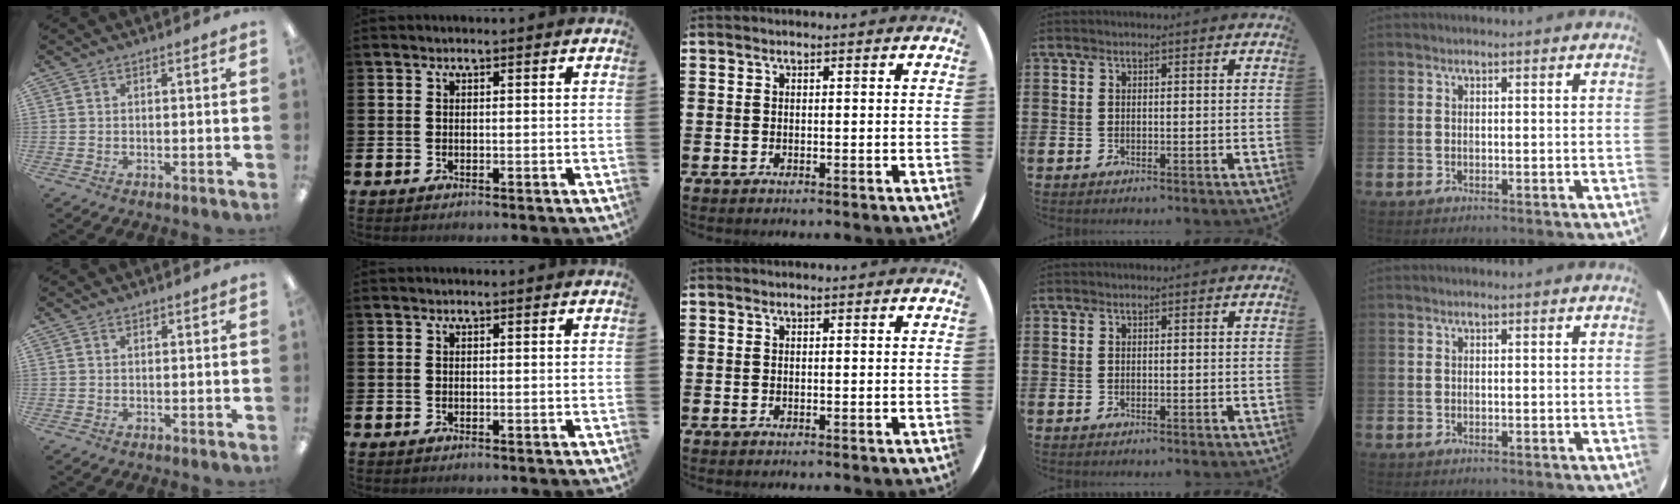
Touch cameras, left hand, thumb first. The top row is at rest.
{"thumb": {"total": 0.7, "force": [0.4, 0.4, 0.4], "torque": [0.001, -0.001, 0.006]}}